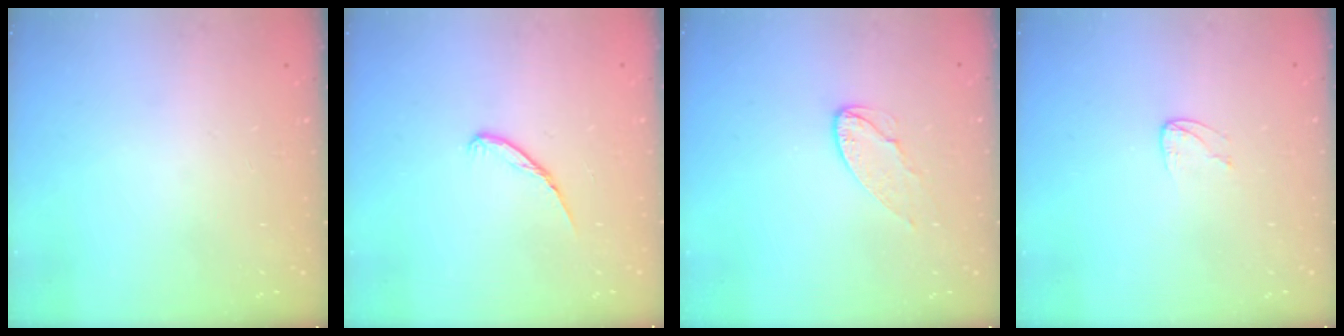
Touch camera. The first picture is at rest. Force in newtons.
{"total": 4.5, "press": 4.4, "slide": 0.5}
{"total": 6.9, "press": 6.9, "slide": 0.3}
{"total": 3.2, "press": 3.2, "slide": 0.2}